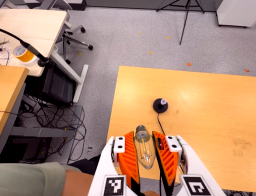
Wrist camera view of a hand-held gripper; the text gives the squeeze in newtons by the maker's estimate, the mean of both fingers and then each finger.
{"total": 17.8, "left": 18.9, "right": 16.6}